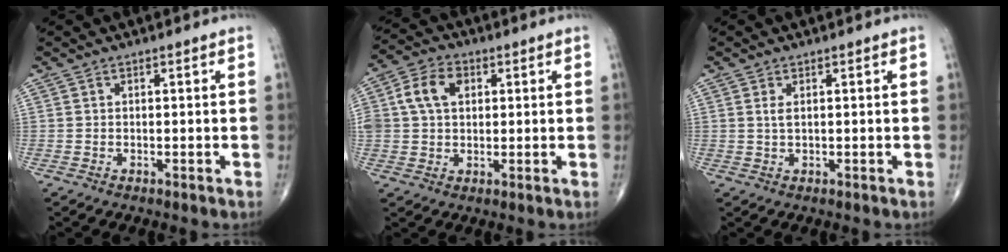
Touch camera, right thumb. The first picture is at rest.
{"total": 9.2, "force": [2.3, 6.7, 5.9], "torque": [-0.108, 0.015, 0.040]}
{"total": 1.4, "force": [0.4, 0.5, 1.2], "torque": [-0.027, 0.002, 0.012]}